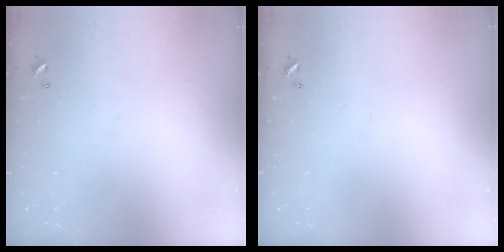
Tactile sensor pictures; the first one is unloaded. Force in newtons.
{"total": 0.0}